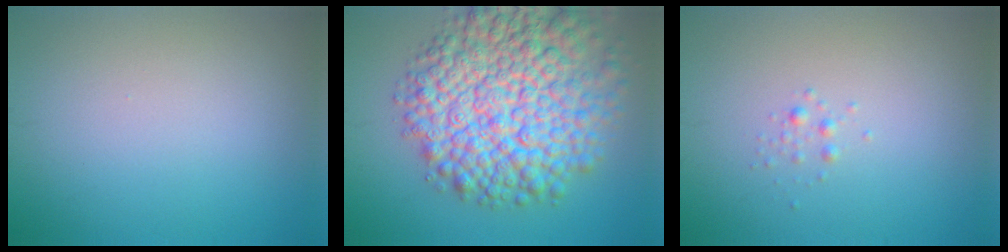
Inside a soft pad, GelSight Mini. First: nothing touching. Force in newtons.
{"total": 12.8, "press": 12.8, "slide": 0.4}
{"total": 0.7, "press": 0.7, "slide": 0.0}